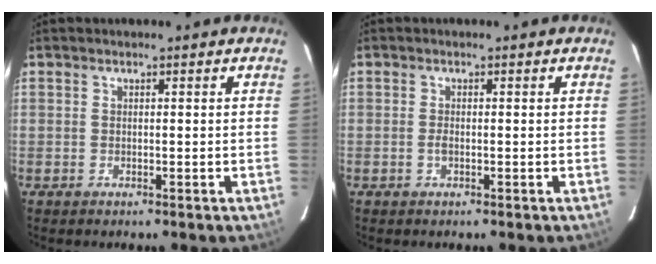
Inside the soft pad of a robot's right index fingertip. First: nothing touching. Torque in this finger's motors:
{"motor_torque": [0.05, 0.05, 0.09, 0.01]}